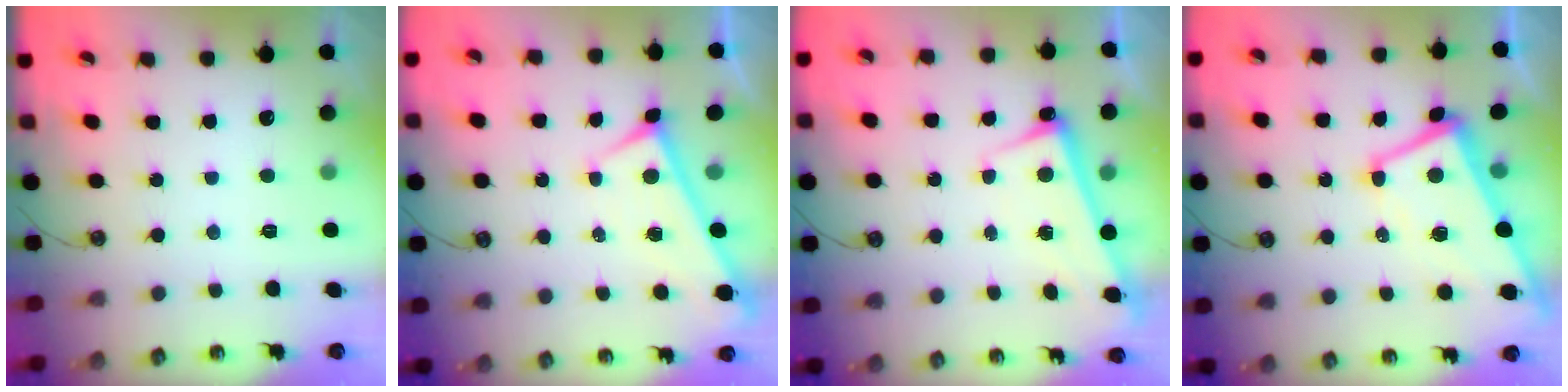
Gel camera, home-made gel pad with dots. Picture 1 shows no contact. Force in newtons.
{"total": 0.0}
{"total": 2.6, "press": 2.6, "slide": 0.6}
{"total": 2.0, "press": 1.7, "slide": 1.1}